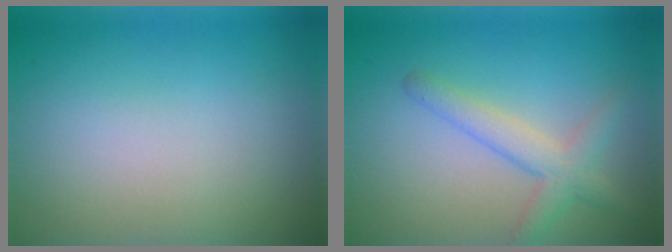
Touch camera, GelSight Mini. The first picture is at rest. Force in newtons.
{"total": 3.2, "press": 3.2, "slide": 0.2}